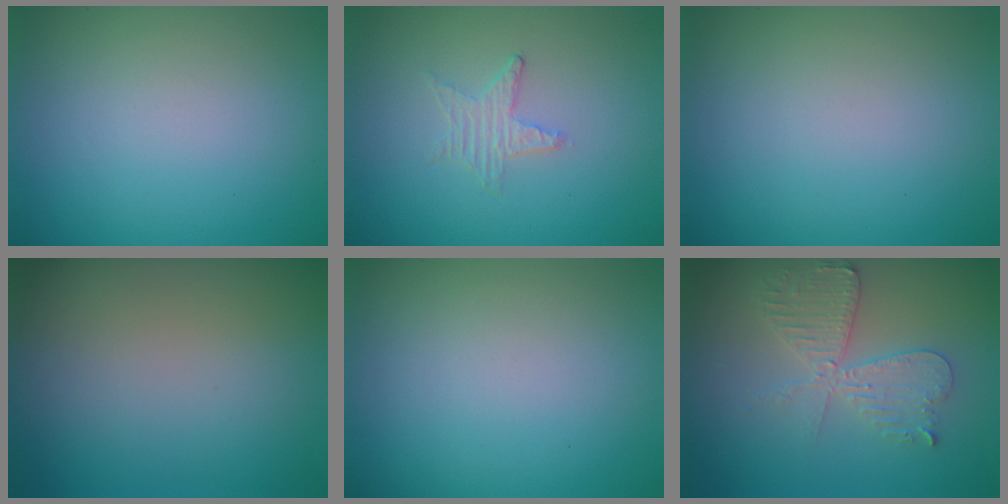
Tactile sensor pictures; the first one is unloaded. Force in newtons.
{"total": 0.5, "press": 0.5, "slide": 0.1}
{"total": 0.0}
{"total": 0.0}
{"total": 0.0}
{"total": 3.7, "press": 3.6, "slide": 0.6}